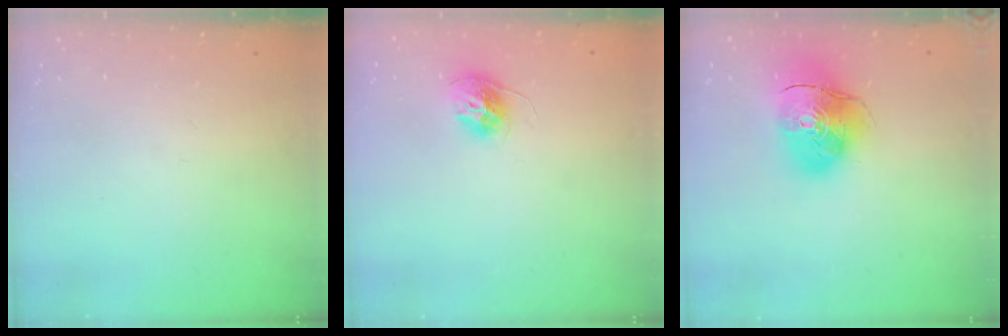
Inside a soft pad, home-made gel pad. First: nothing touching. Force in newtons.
{"total": 10.8, "press": 10.8, "slide": 0.8}
{"total": 12.7, "press": 12.6, "slide": 2.0}